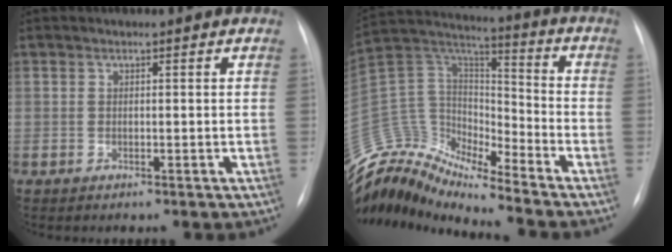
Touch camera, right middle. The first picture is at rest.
{"total": 16.0, "force": [-15.2, 3.1, 4.0], "torque": [-0.088, 0.078, -0.288]}